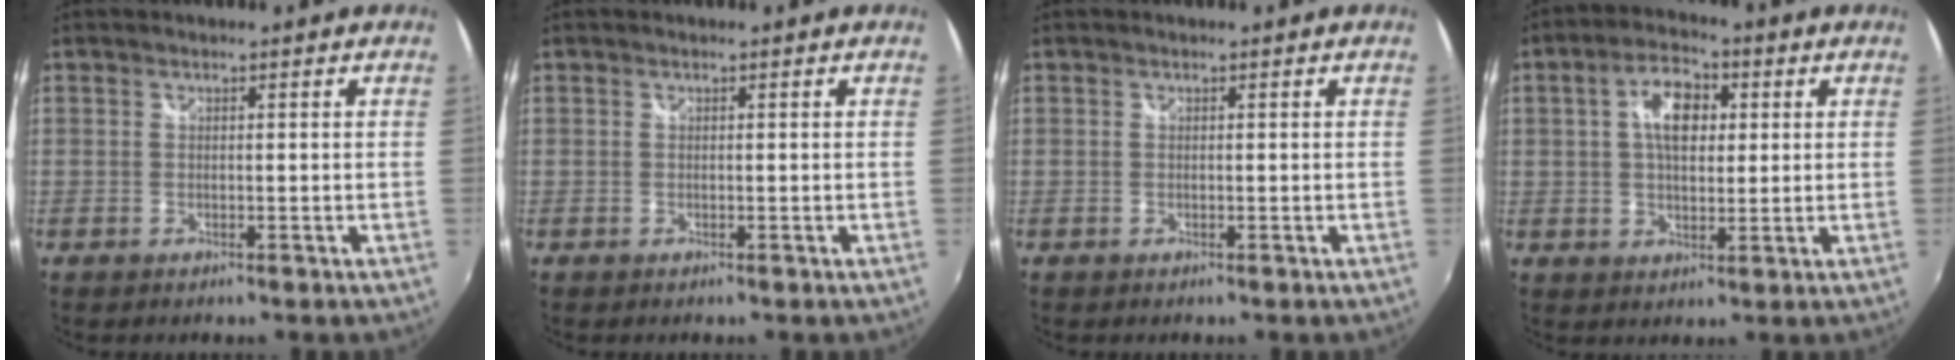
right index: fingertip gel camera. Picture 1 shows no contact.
{"total": 0.0}
{"total": 0.0}
{"total": 8.1, "force": [2.1, 4.5, 6.4], "torque": [-0.112, 0.021, 0.037]}